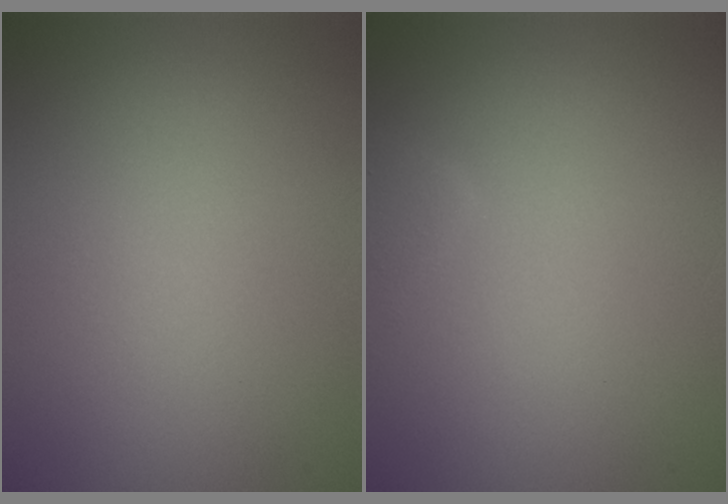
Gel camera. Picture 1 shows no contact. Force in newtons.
{"total": 1.1, "press": 1.1, "slide": 0.1}